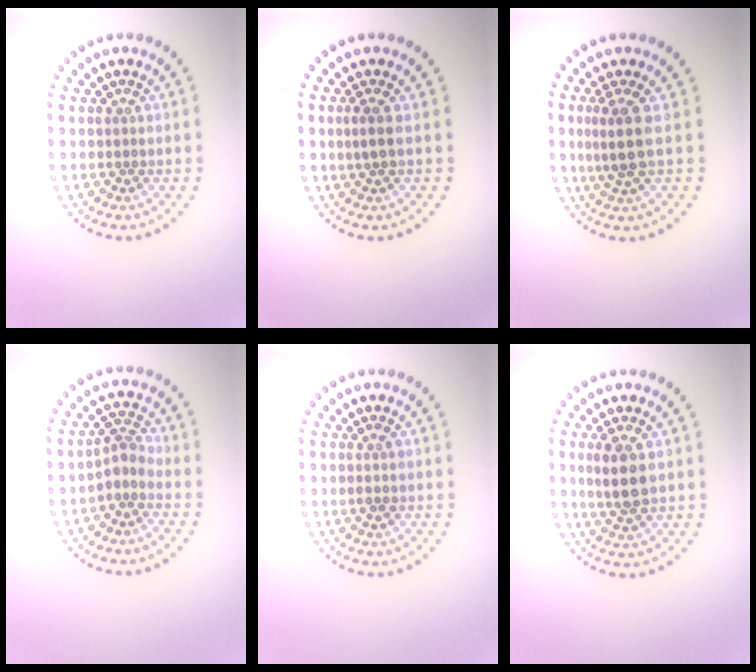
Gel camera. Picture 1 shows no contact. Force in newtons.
{"total": 1.5, "press": 1.1, "slide": 0.9}
{"total": 2.8, "press": 2.1, "slide": 1.8}
{"total": 2.0, "press": 1.6, "slide": 1.3}
{"total": 0.8, "press": 0.8, "slide": 0.3}
{"total": 3.4, "press": 3.3, "slide": 0.9}